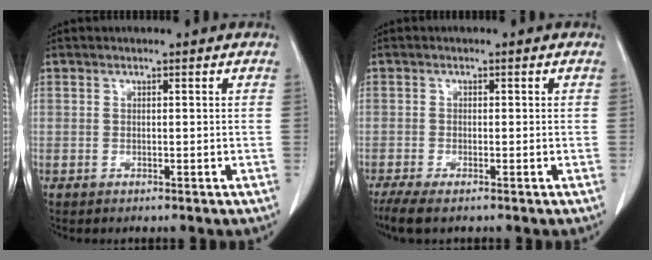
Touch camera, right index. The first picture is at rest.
{"total": 4.5, "force": [-3.1, 1.1, 3.0], "torque": [-0.057, -0.011, -0.051]}